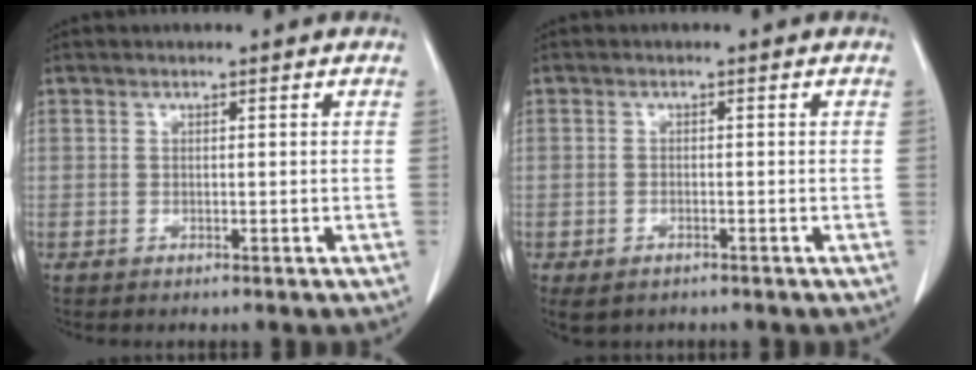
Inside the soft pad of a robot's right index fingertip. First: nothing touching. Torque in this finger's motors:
{"motor_torque": [0.56, -0.75, 0.12, 0.03]}